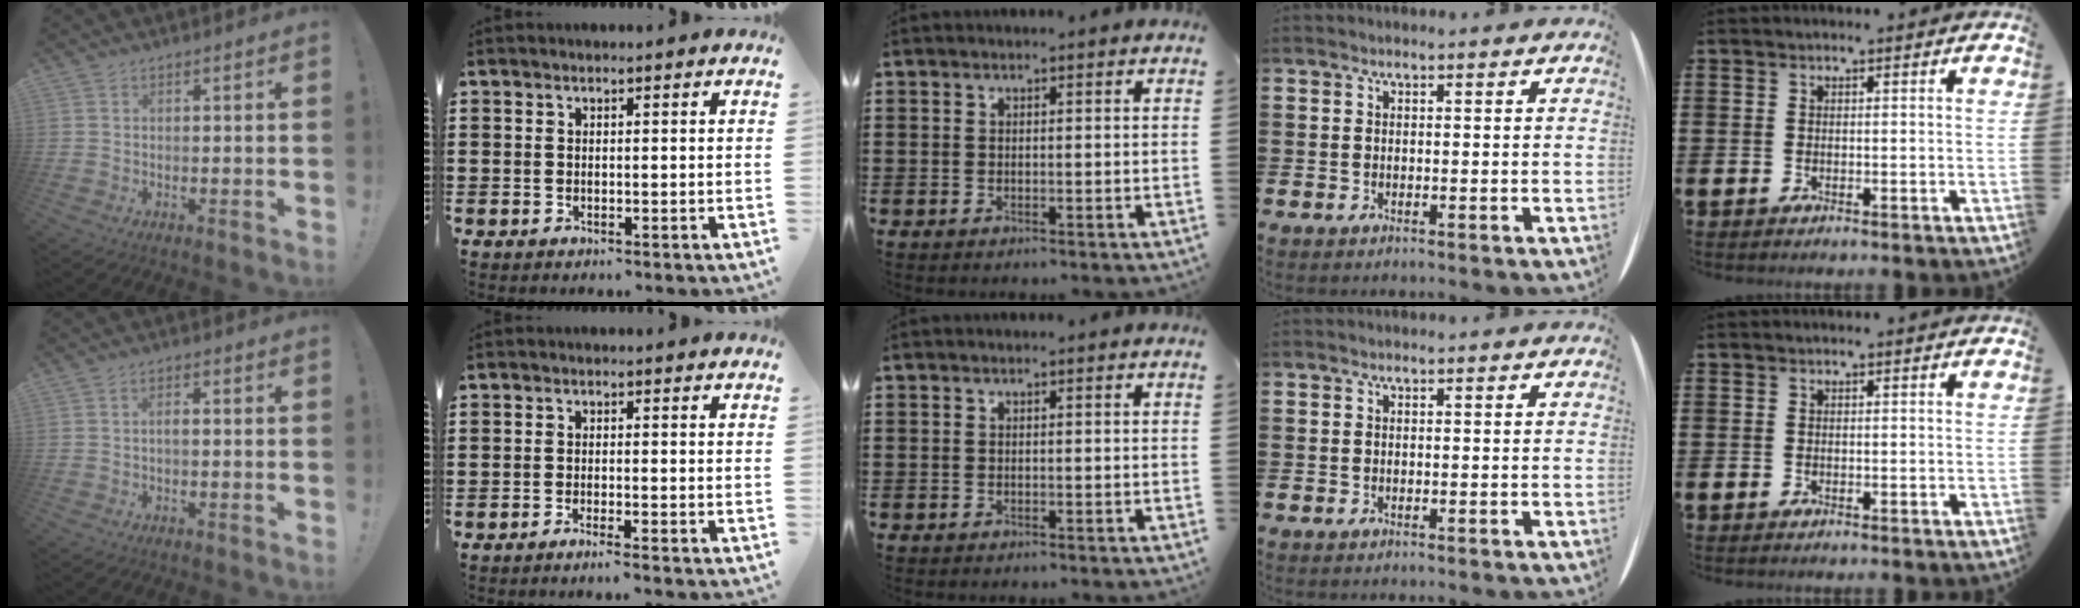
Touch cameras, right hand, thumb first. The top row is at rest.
{"thumb": {"total": 2.0, "force": [-0.6, 0.5, 1.8], "torque": [-0.035, 0.007, -0.012]}, "index": {"total": 1.3, "force": [-1.1, -0.3, 0.6], "torque": [-0.010, -0.002, -0.020]}}